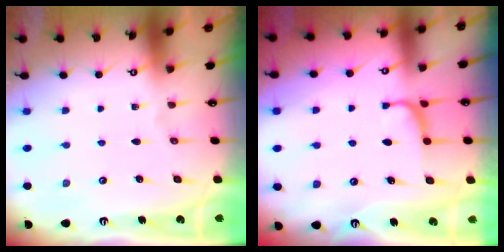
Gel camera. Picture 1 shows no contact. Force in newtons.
{"total": 1.0, "press": 0.9, "slide": 0.5}